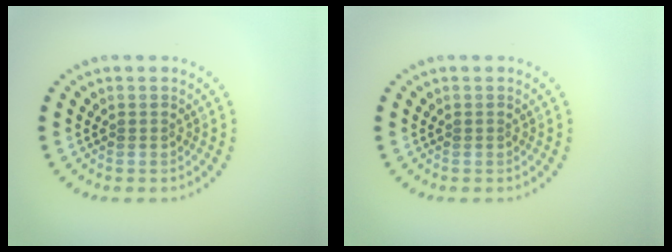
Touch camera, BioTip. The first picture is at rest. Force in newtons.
{"total": 0.0}